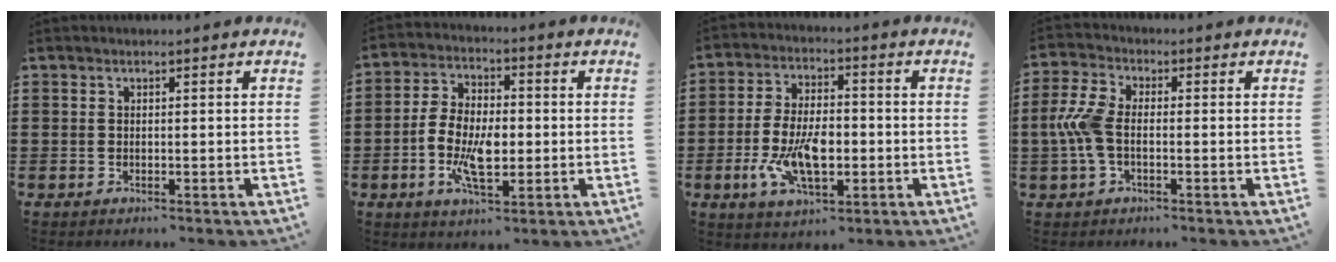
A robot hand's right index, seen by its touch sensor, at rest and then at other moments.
{"total": 8.7, "force": [-1.7, 4.3, 7.3], "torque": [-0.168, 0.000, -0.038]}
{"total": 9.7, "force": [-2.5, 4.8, 8.0], "torque": [-0.174, -0.004, -0.046]}
{"total": 6.4, "force": [-0.8, 3.4, 5.4], "torque": [-0.140, -0.004, -0.024]}